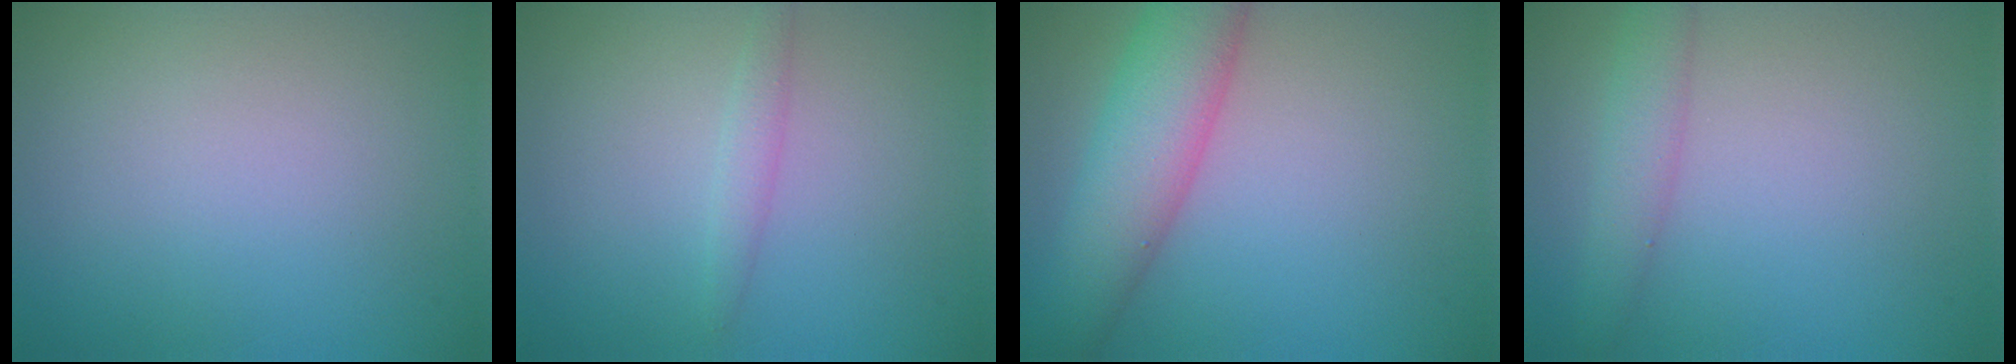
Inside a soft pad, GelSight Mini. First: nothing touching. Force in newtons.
{"total": 1.3, "press": 1.3, "slide": 0.1}
{"total": 7.2, "press": 7.2, "slide": 0.3}
{"total": 2.5, "press": 2.5, "slide": 0.1}